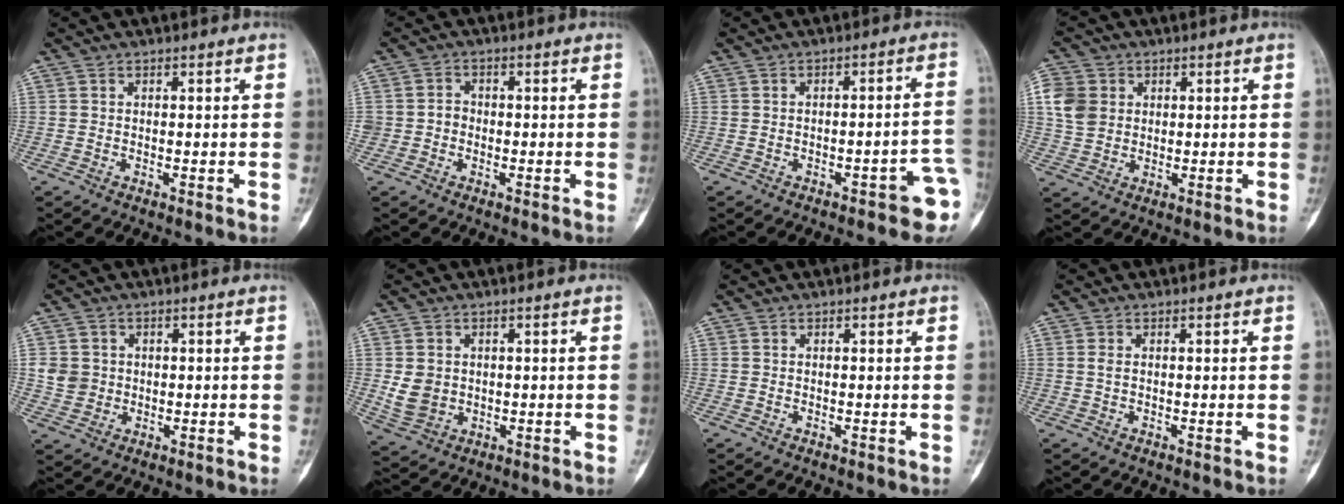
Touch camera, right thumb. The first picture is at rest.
{"total": 2.4, "force": [-0.6, 2.2, 0.7], "torque": [0.005, 0.010, -0.017]}
{"total": 7.4, "force": [-3.5, 2.2, 6.2], "torque": [-0.055, 0.027, -0.040]}
{"total": 7.0, "force": [1.7, 5.9, 3.4], "torque": [-0.056, 0.000, 0.032]}
{"total": 4.5, "force": [0.3, 4.2, 1.5], "torque": [-0.005, 0.003, 0.009]}
{"total": 5.6, "force": [0.3, 4.8, 2.9], "torque": [-0.039, -0.003, 0.018]}
{"total": 0.0}
{"total": 0.7, "force": [0.1, 0.4, 0.6], "torque": [-0.015, -0.001, 0.001]}